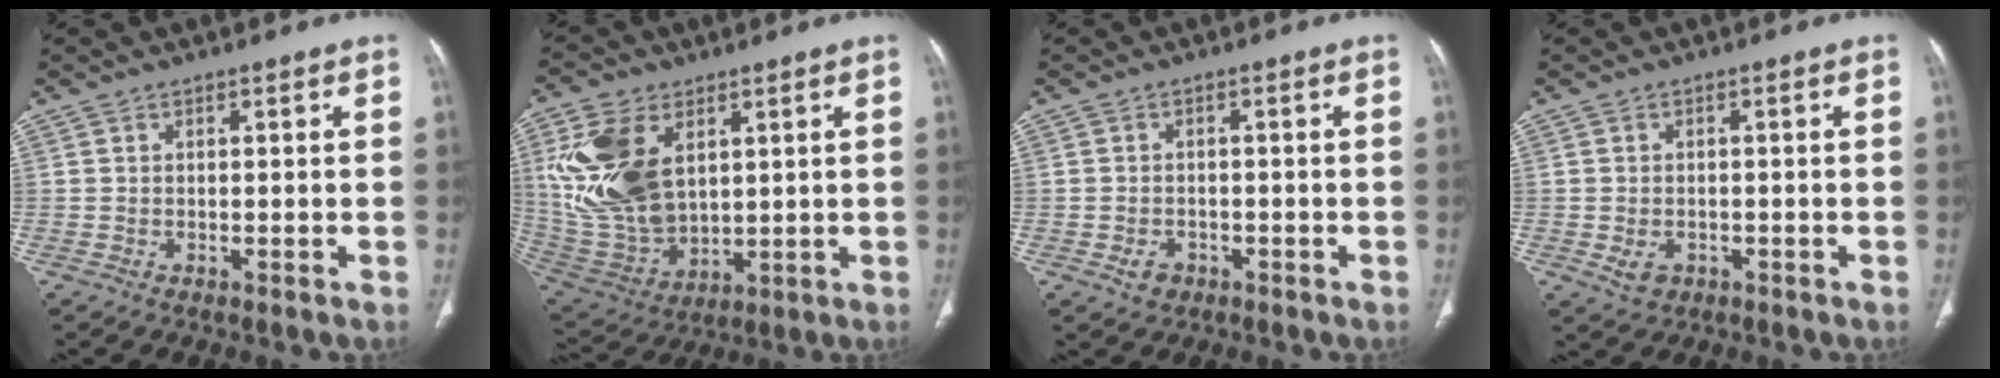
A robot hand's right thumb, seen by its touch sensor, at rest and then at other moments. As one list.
[{"total": 18.5, "force": [5.1, 11.8, 13.4], "torque": [-0.260, -0.020, 0.116]}, {"total": 3.0, "force": [-1.4, 2.2, 1.3], "torque": [-0.020, 0.011, -0.018]}, {"total": 3.4, "force": [-1.2, 2.6, 1.9], "torque": [-0.032, 0.004, -0.011]}]